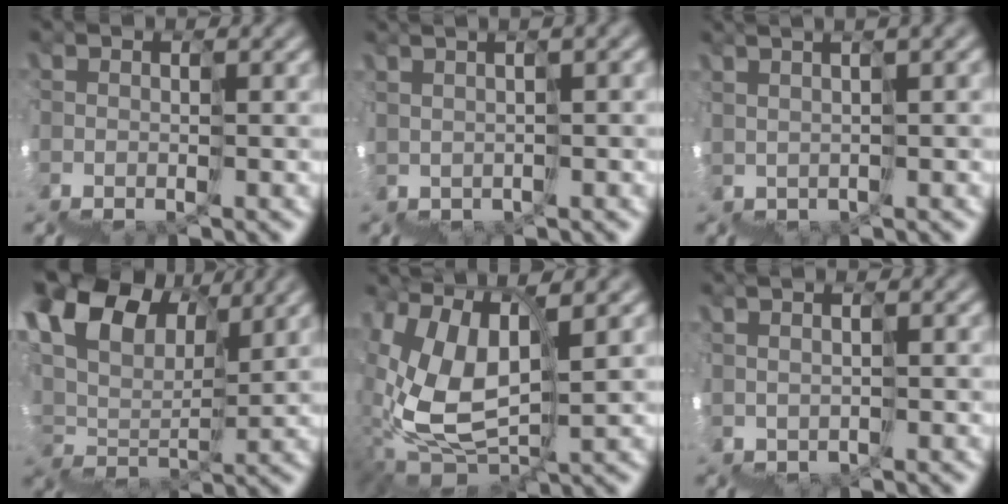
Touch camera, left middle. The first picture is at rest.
{"total": 3.2, "force": [2.6, -0.5, 1.8], "torque": [-0.006, 0.047, 0.052]}
{"total": 4.2, "force": [3.6, -0.6, 2.1], "torque": [-0.006, 0.055, 0.064]}
{"total": 7.0, "force": [6.7, 2.0, 0.4], "torque": [-0.032, 0.055, 0.104]}
{"total": 5.8, "force": [4.0, 1.7, 3.7], "torque": [-0.095, 0.032, 0.065]}
{"total": 2.2, "force": [1.8, -0.8, -0.9], "torque": [0.021, 0.031, 0.035]}